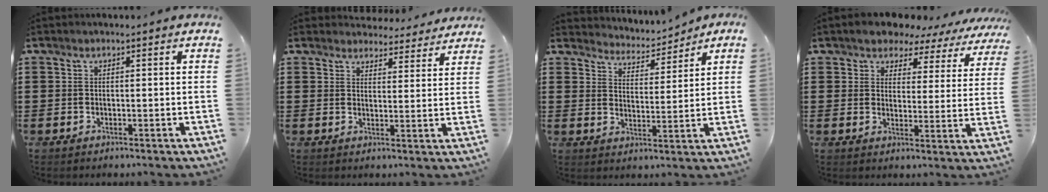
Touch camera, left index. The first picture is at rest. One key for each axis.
{"total": 3.9, "fx": 3.8, "fy": 0.6, "fz": 0.3, "tx": -0.013, "ty": -0.023, "tz": 0.068}
{"total": 3.7, "fx": 3.6, "fy": 0.7, "fz": 0.0, "tx": -0.015, "ty": -0.026, "tz": 0.058}
{"total": 4.2, "fx": 3.9, "fy": 1.6, "fz": 0.5, "tx": -0.037, "ty": -0.020, "tz": 0.065}